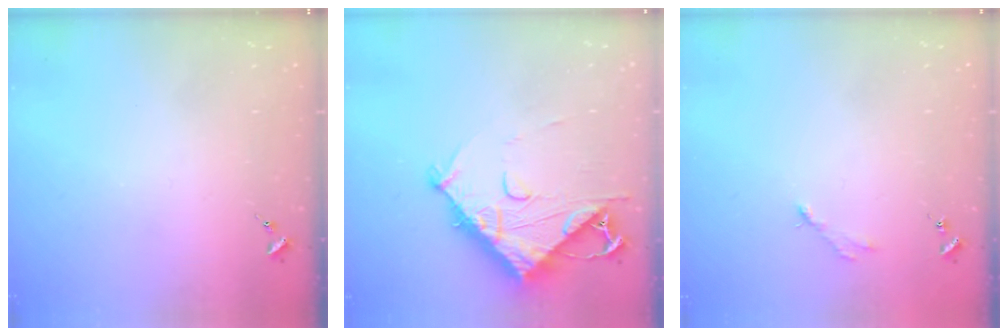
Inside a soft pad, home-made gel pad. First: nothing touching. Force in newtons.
{"total": 13.1, "press": 13.0, "slide": 1.0}
{"total": 2.8, "press": 2.8, "slide": 0.4}